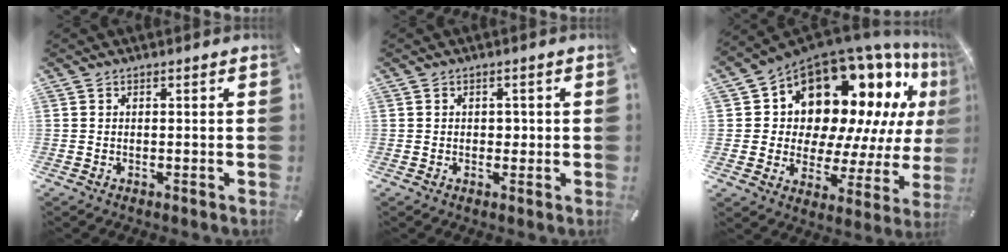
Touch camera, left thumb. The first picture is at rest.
{"total": 1.4, "force": [-0.1, 1.3, 0.5], "torque": [-0.004, 0.003, -0.007]}
{"total": 18.1, "force": [11.1, 11.1, 8.9], "torque": [-0.130, -0.106, 0.198]}